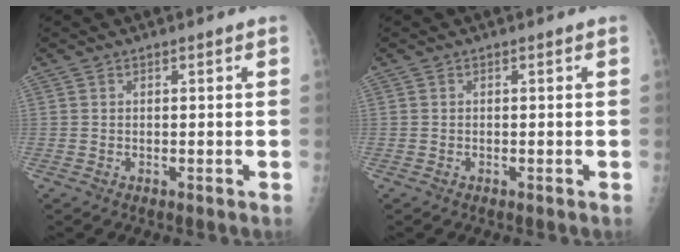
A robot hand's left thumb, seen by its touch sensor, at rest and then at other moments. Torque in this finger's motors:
{"motor_torque": [0.01, 0.01, 0.00, 0.00, 0.00]}